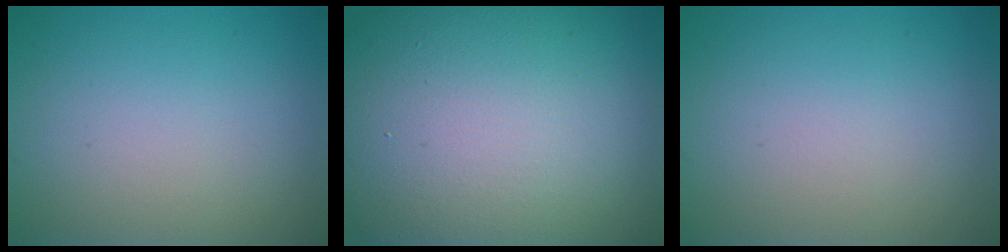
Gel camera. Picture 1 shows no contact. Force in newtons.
{"total": 20.0, "press": 20.0, "slide": 1.5}
{"total": 0.0}